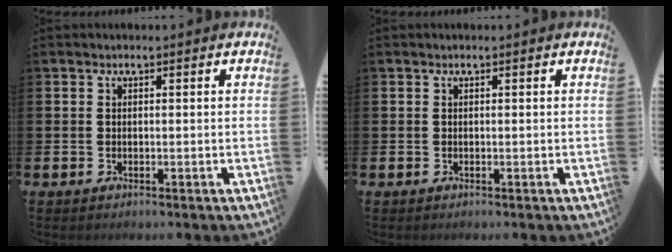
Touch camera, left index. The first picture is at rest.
{"total": 0.0}